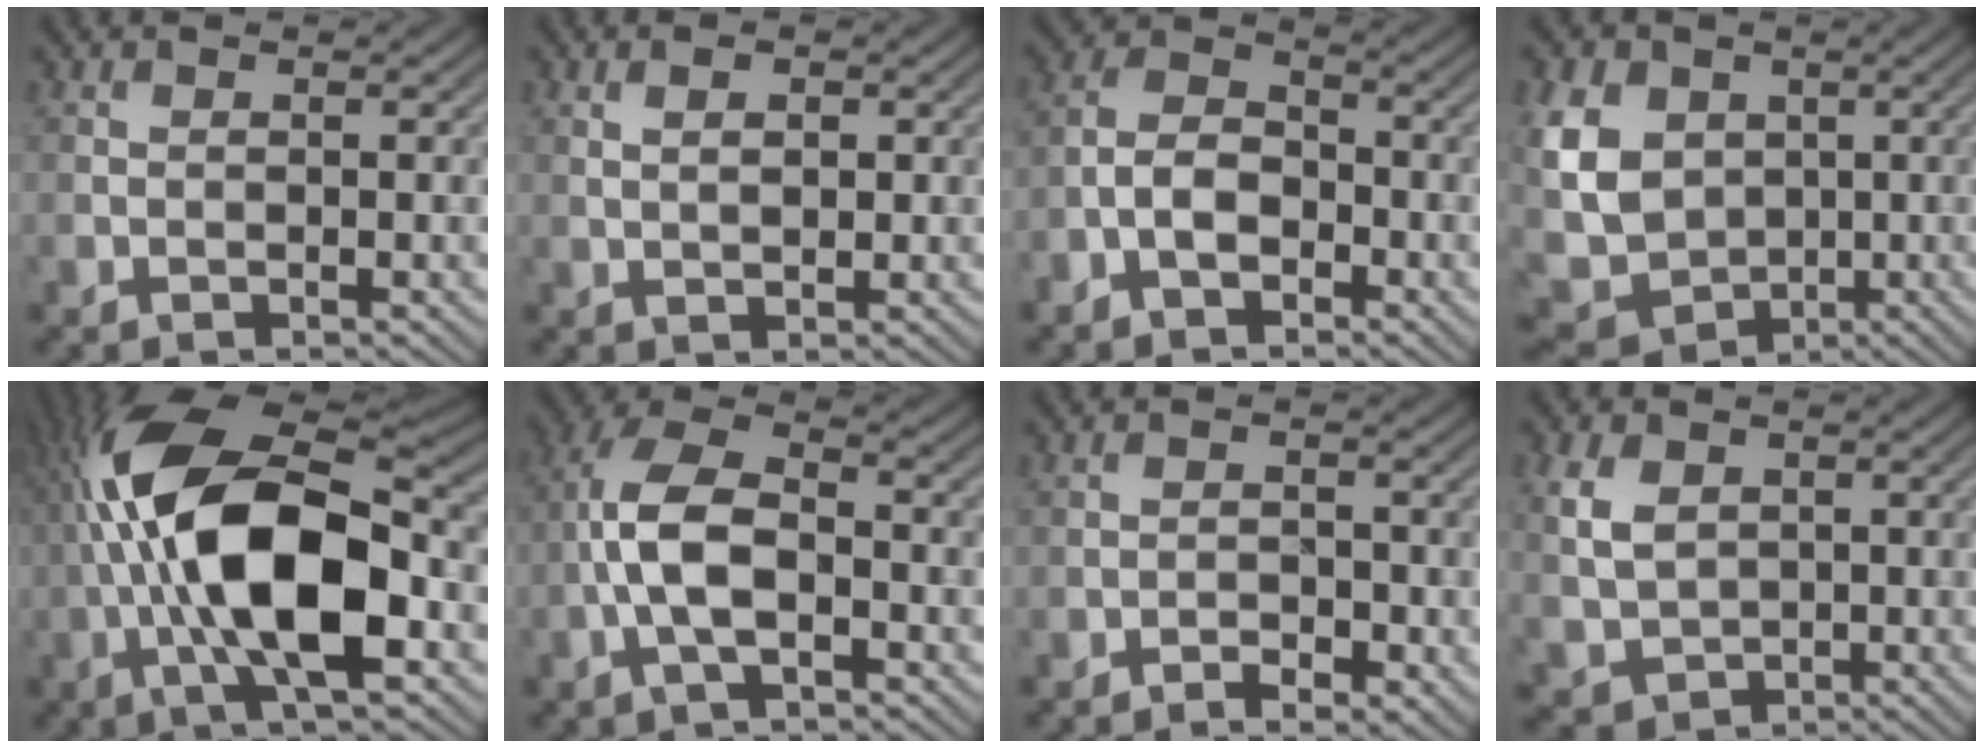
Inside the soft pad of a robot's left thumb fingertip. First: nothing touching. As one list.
[{"total": 2.1, "force": [0.6, 1.0, 1.7], "torque": [-0.021, -0.009, 0.014]}, {"total": 4.7, "force": [-2.6, 2.7, 2.8], "torque": [-0.053, 0.007, -0.062]}, {"total": 11.2, "force": [1.0, 9.0, 6.5], "torque": [-0.176, -0.006, 0.013]}, {"total": 15.6, "force": [-2.1, 6.0, 14.3], "torque": [-0.262, 0.022, -0.049]}, {"total": 8.0, "force": [-2.0, 3.7, 6.8], "torque": [-0.145, 0.018, -0.050]}, {"total": 2.3, "force": [-1.4, 1.1, 1.5], "torque": [-0.020, 0.001, -0.025]}, {"total": 5.8, "force": [1.0, 4.4, 3.5], "torque": [-0.102, -0.002, 0.021]}]